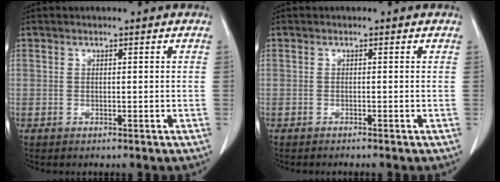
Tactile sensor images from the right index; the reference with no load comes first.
{"total": 1.1, "force": [-1.0, -0.2, 0.5], "torque": [-0.004, 0.002, -0.015]}